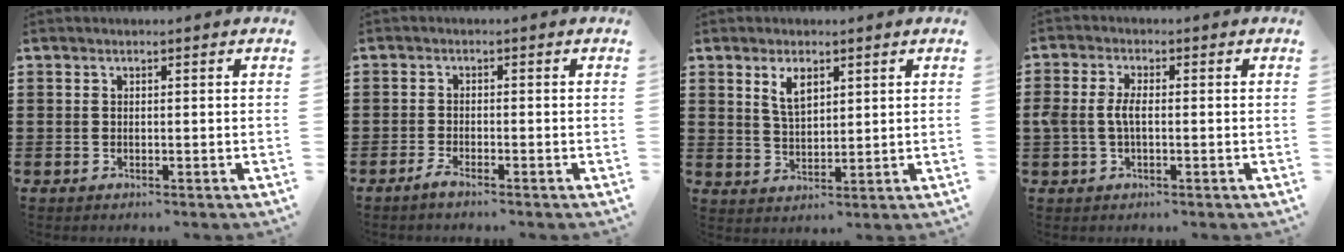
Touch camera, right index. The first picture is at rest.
{"total": 1.6, "force": [-1.4, 0.0, 0.7], "torque": [-0.021, -0.004, -0.029]}
{"total": 4.2, "force": [2.1, 2.0, 3.0], "torque": [-0.059, 0.003, 0.036]}
{"total": 3.6, "force": [-0.2, 1.7, 3.2], "torque": [-0.083, -0.002, -0.012]}